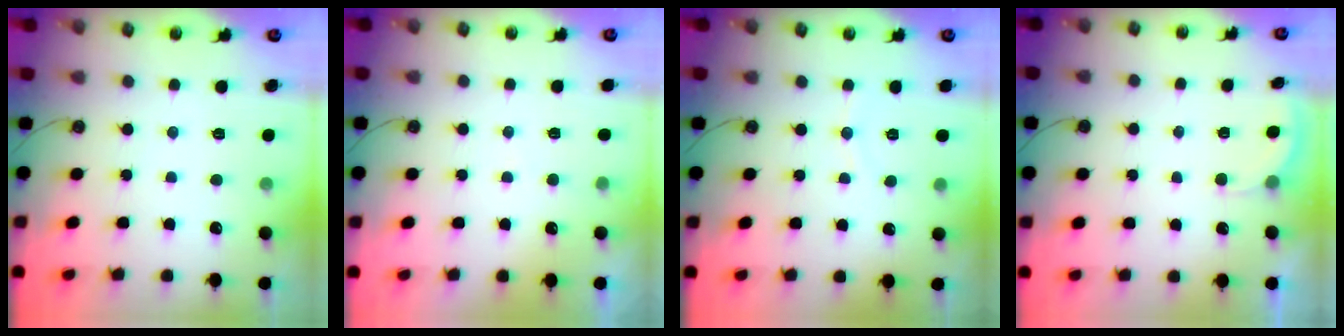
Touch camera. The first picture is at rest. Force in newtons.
{"total": 2.8, "press": 2.7, "slide": 0.3}
{"total": 4.1, "press": 4.0, "slide": 0.4}
{"total": 2.5, "press": 2.4, "slide": 0.4}